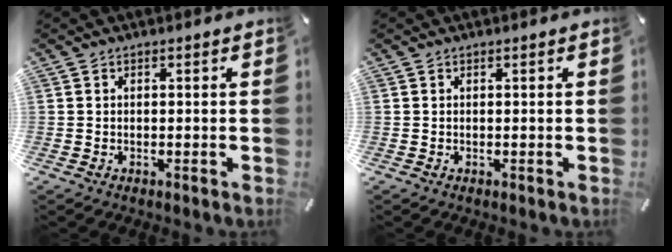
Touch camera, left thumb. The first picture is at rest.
{"total": 0.0}